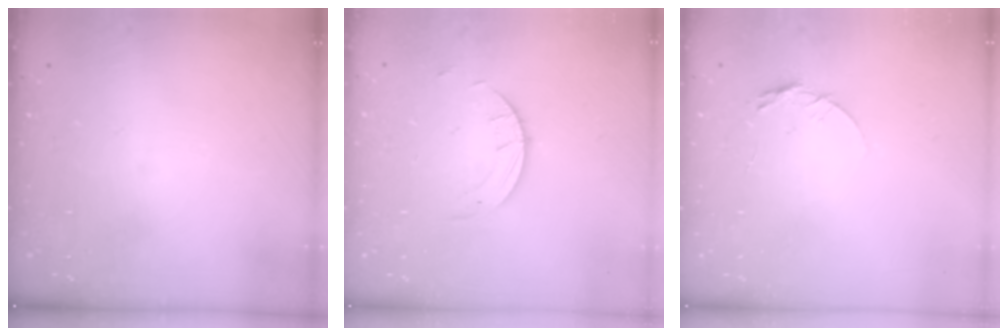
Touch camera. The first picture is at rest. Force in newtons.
{"total": 1.5, "press": 1.5, "slide": 0.1}
{"total": 5.7, "press": 5.7, "slide": 0.5}